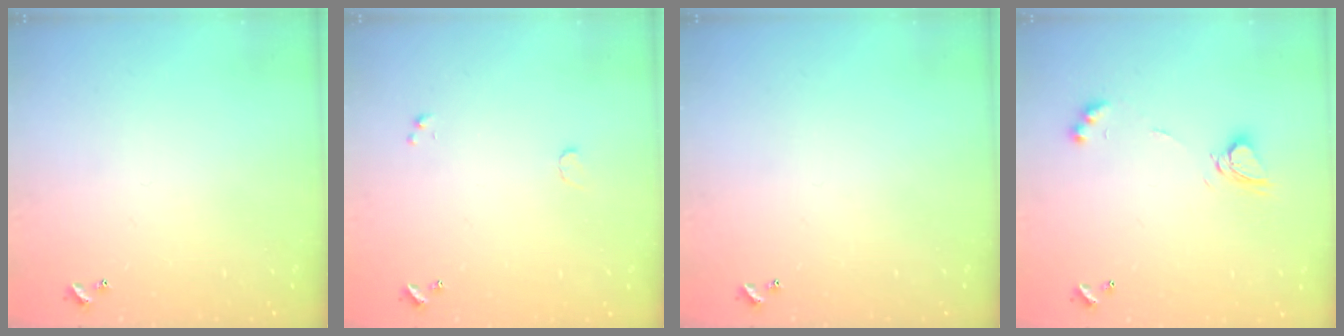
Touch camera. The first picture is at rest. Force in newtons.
{"total": 0.9, "press": 0.8, "slide": 0.2}
{"total": 0.0}
{"total": 7.0, "press": 7.0, "slide": 0.2}